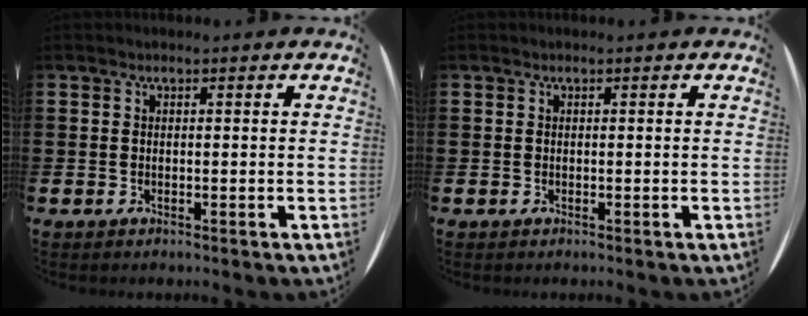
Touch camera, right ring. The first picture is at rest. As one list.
[{"total": 0.0}]